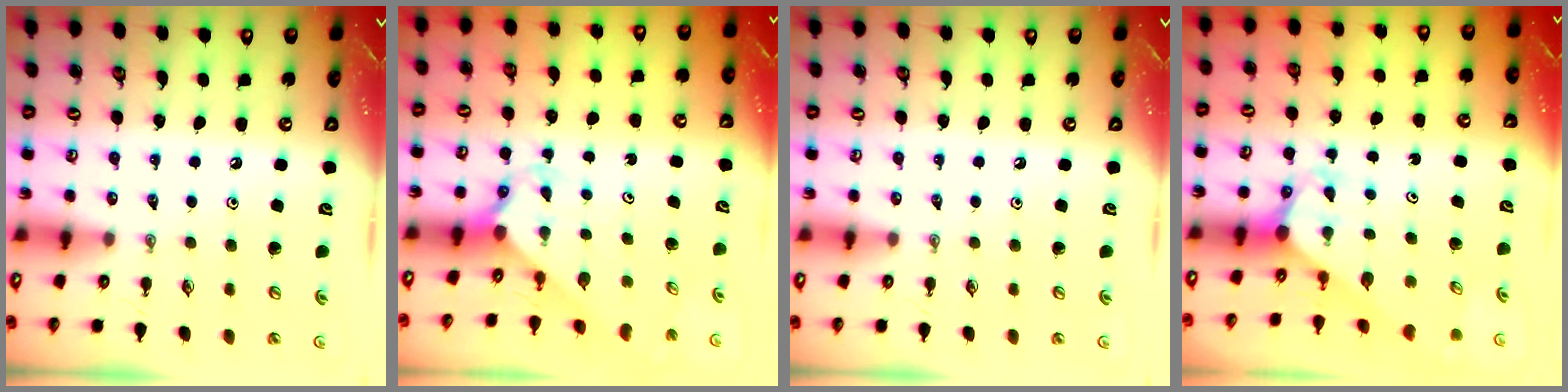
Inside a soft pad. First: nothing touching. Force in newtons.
{"total": 2.5, "press": 2.5, "slide": 0.3}
{"total": 0.0}
{"total": 3.1, "press": 3.1, "slide": 0.2}